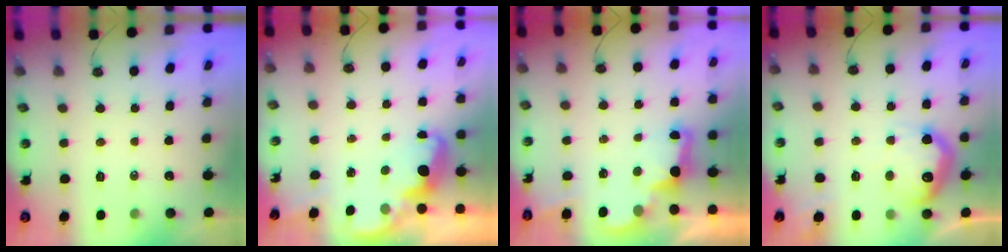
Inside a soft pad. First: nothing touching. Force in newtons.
{"total": 2.7, "press": 2.6, "slide": 0.5}
{"total": 3.0, "press": 2.9, "slide": 0.6}
{"total": 15.0, "press": 15.0, "slide": 0.4}